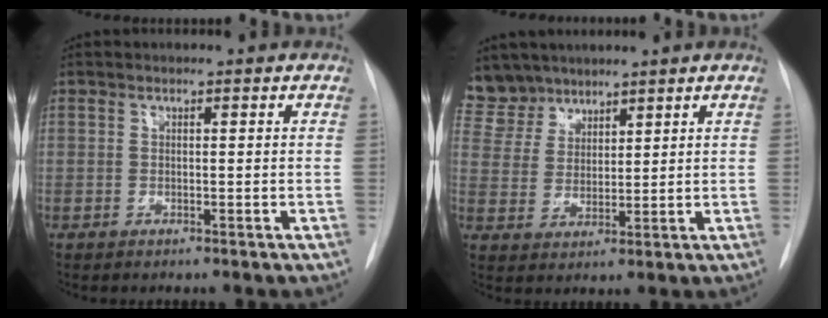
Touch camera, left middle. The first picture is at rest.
{"total": 7.0, "force": [6.2, 3.3, 0.0], "torque": [0.005, 0.005, 0.131]}